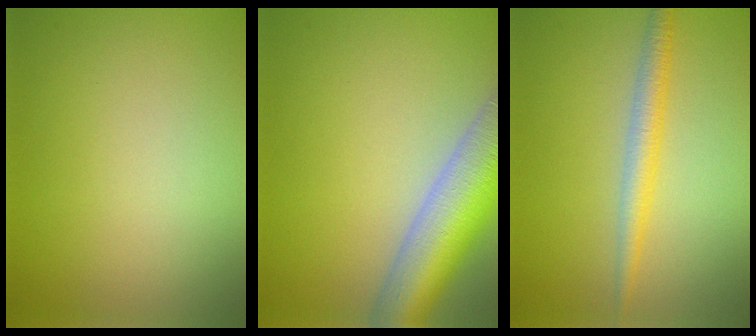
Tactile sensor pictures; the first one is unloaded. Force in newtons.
{"total": 9.7, "press": 9.7, "slide": 0.7}
{"total": 2.5, "press": 2.5, "slide": 0.0}